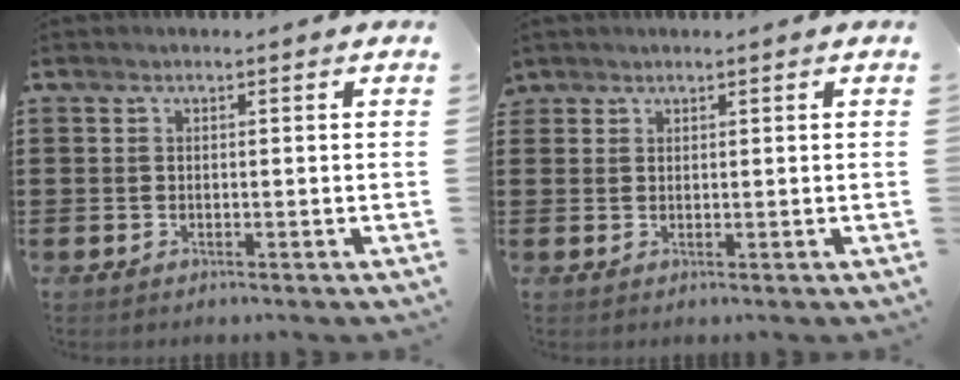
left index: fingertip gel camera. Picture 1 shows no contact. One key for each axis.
{"total": 1.3, "fx": 1.1, "fy": 0.6, "fz": 0.0, "tx": -0.002, "ty": 0.003, "tz": 0.023}